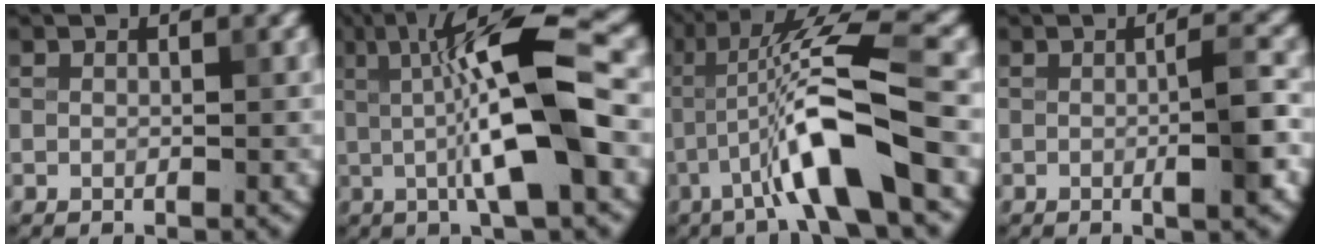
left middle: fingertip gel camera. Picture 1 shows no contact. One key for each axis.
{"total": 10.3, "fx": 0.8, "fy": 2.1, "fz": 10.1, "tx": -0.166, "ty": 0.004, "tz": 0.014}
{"total": 8.7, "fx": -2.6, "fy": 1.2, "fz": 8.2, "tx": -0.152, "ty": 0.013, "tz": -0.050}
{"total": 3.8, "fx": -0.3, "fy": 0.7, "fz": 3.7, "tx": -0.053, "ty": 0.000, "tz": -0.006}